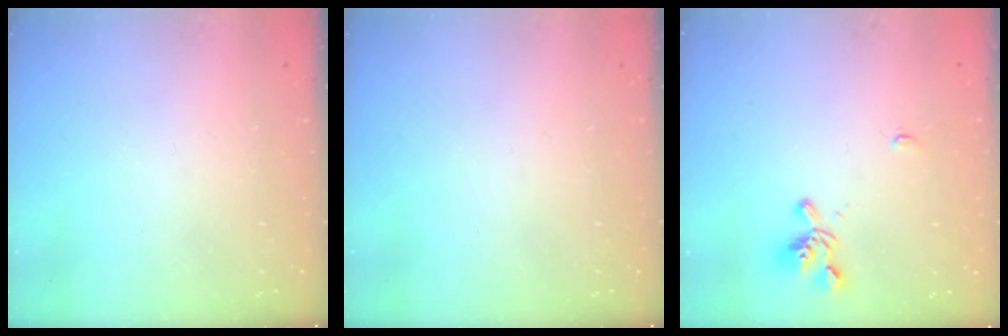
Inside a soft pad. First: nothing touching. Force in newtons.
{"total": 0.0}
{"total": 2.0, "press": 1.8, "slide": 0.9}